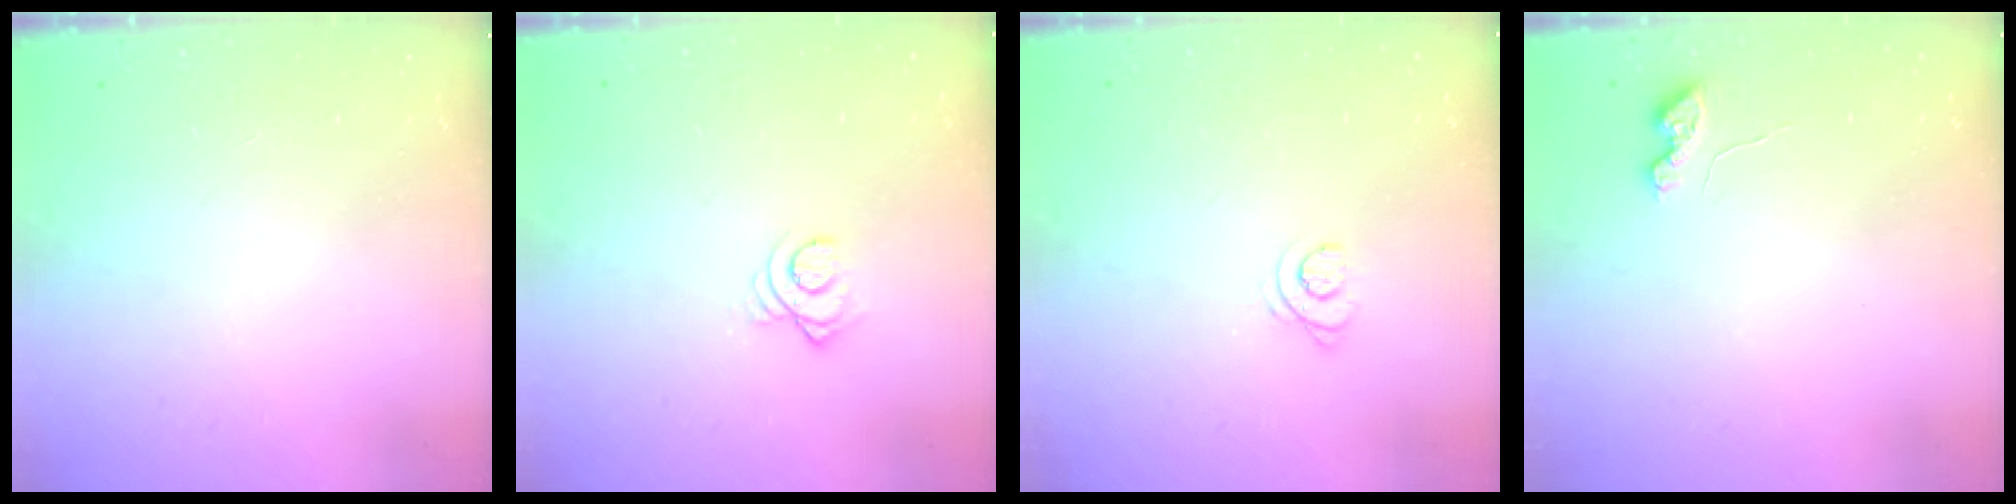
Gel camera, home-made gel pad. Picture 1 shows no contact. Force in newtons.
{"total": 3.4, "press": 3.3, "slide": 0.4}
{"total": 4.0, "press": 3.9, "slide": 0.5}
{"total": 3.6, "press": 3.6, "slide": 0.4}